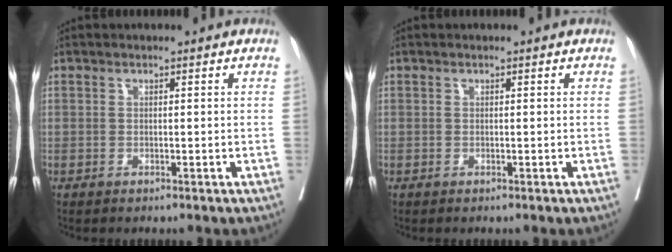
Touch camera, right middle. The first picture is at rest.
{"total": 0.0}